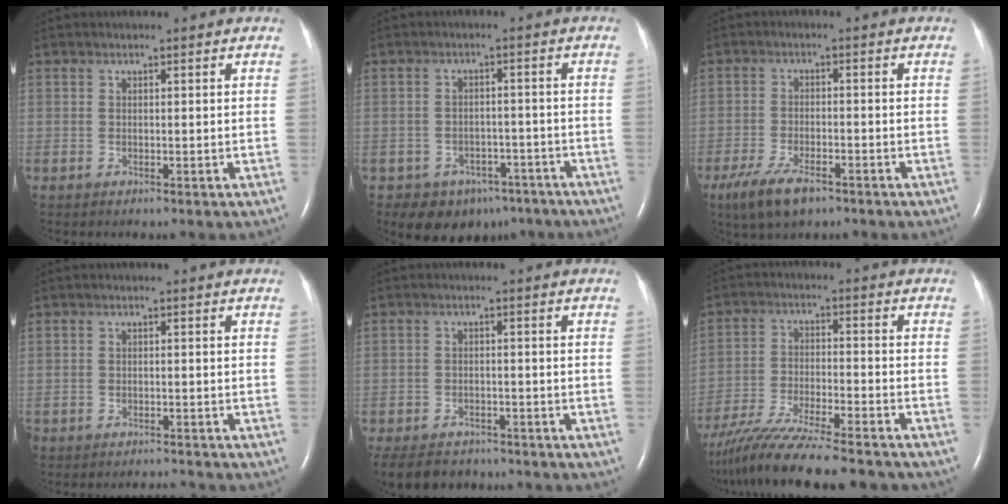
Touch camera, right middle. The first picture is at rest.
{"total": 8.8, "force": [-6.3, 5.9, 1.8], "torque": [-0.010, 0.016, -0.076]}
{"total": 7.0, "force": [-4.7, 2.3, 4.6], "torque": [-0.097, -0.012, -0.081]}
{"total": 1.9, "force": [-1.9, 0.0, -0.3], "torque": [0.005, -0.009, -0.026]}
{"total": 9.8, "force": [-8.1, 4.7, 3.1], "torque": [-0.069, -0.010, -0.112]}
{"total": 17.2, "force": [-14.9, 1.5, 8.6], "torque": [-0.168, -0.031, -0.248]}